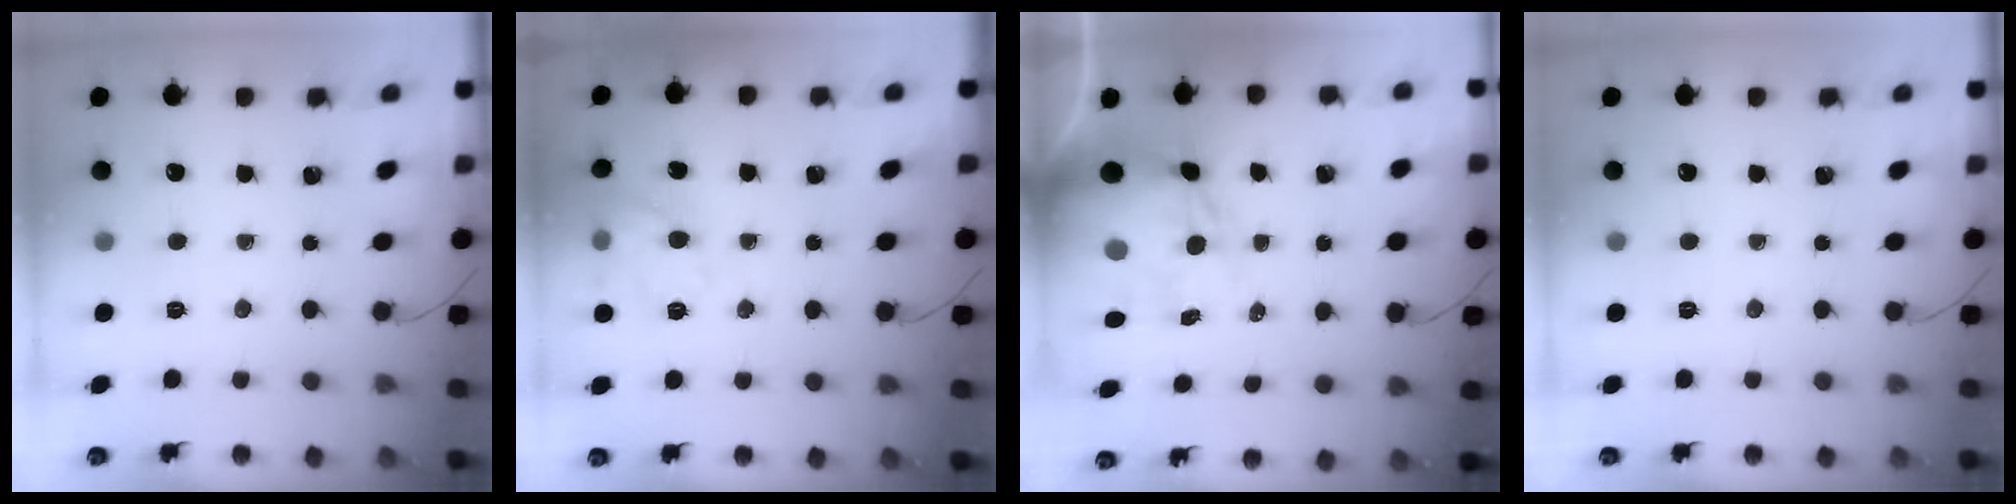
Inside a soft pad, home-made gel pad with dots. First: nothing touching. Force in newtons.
{"total": 11.4, "press": 11.4, "slide": 0.5}
{"total": 15.2, "press": 14.8, "slide": 3.5}
{"total": 0.0}